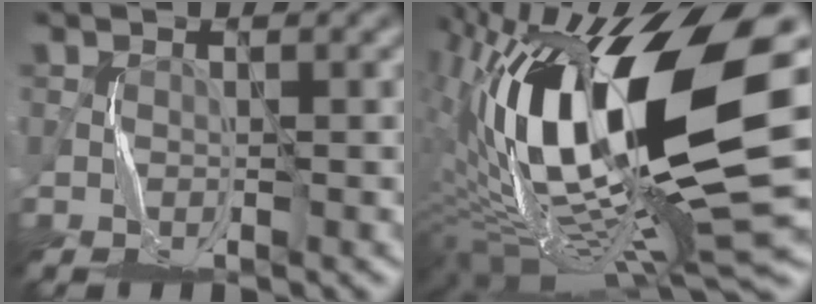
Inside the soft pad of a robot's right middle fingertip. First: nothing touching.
{"total": 18.2, "force": [1.5, 6.5, 17.0], "torque": [-0.320, -0.001, 0.026]}